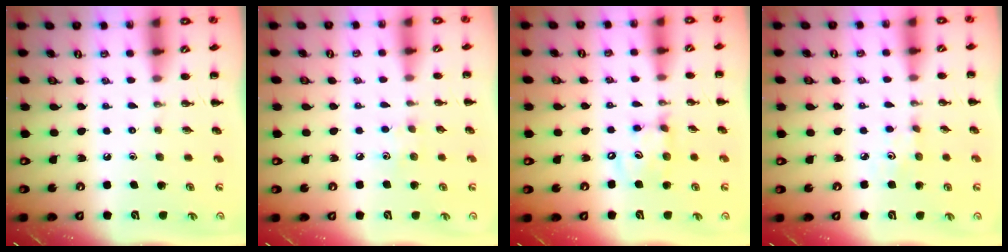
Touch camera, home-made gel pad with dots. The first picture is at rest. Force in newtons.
{"total": 4.0, "press": 3.9, "slide": 1.0}
{"total": 9.6, "press": 9.5, "slide": 1.9}
{"total": 2.8, "press": 2.7, "slide": 0.7}